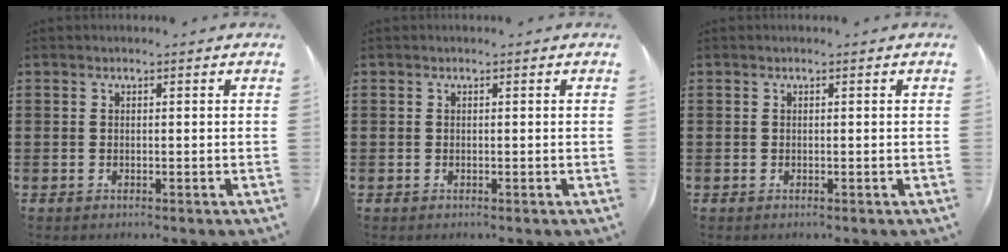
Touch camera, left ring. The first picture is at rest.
{"total": 0.0}
{"total": 0.0}